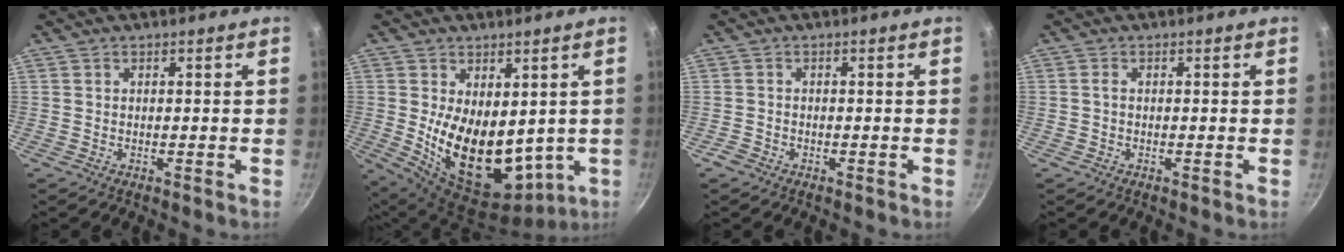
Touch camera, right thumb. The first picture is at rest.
{"total": 18.9, "force": [0.6, 11.4, 15.1], "torque": [-0.230, -0.039, 0.045]}
{"total": 1.7, "force": [-1.1, 1.1, 0.5], "torque": [-0.013, 0.010, -0.020]}
{"total": 1.0, "force": [-0.1, 0.7, 0.8], "torque": [-0.014, 0.004, -0.002]}